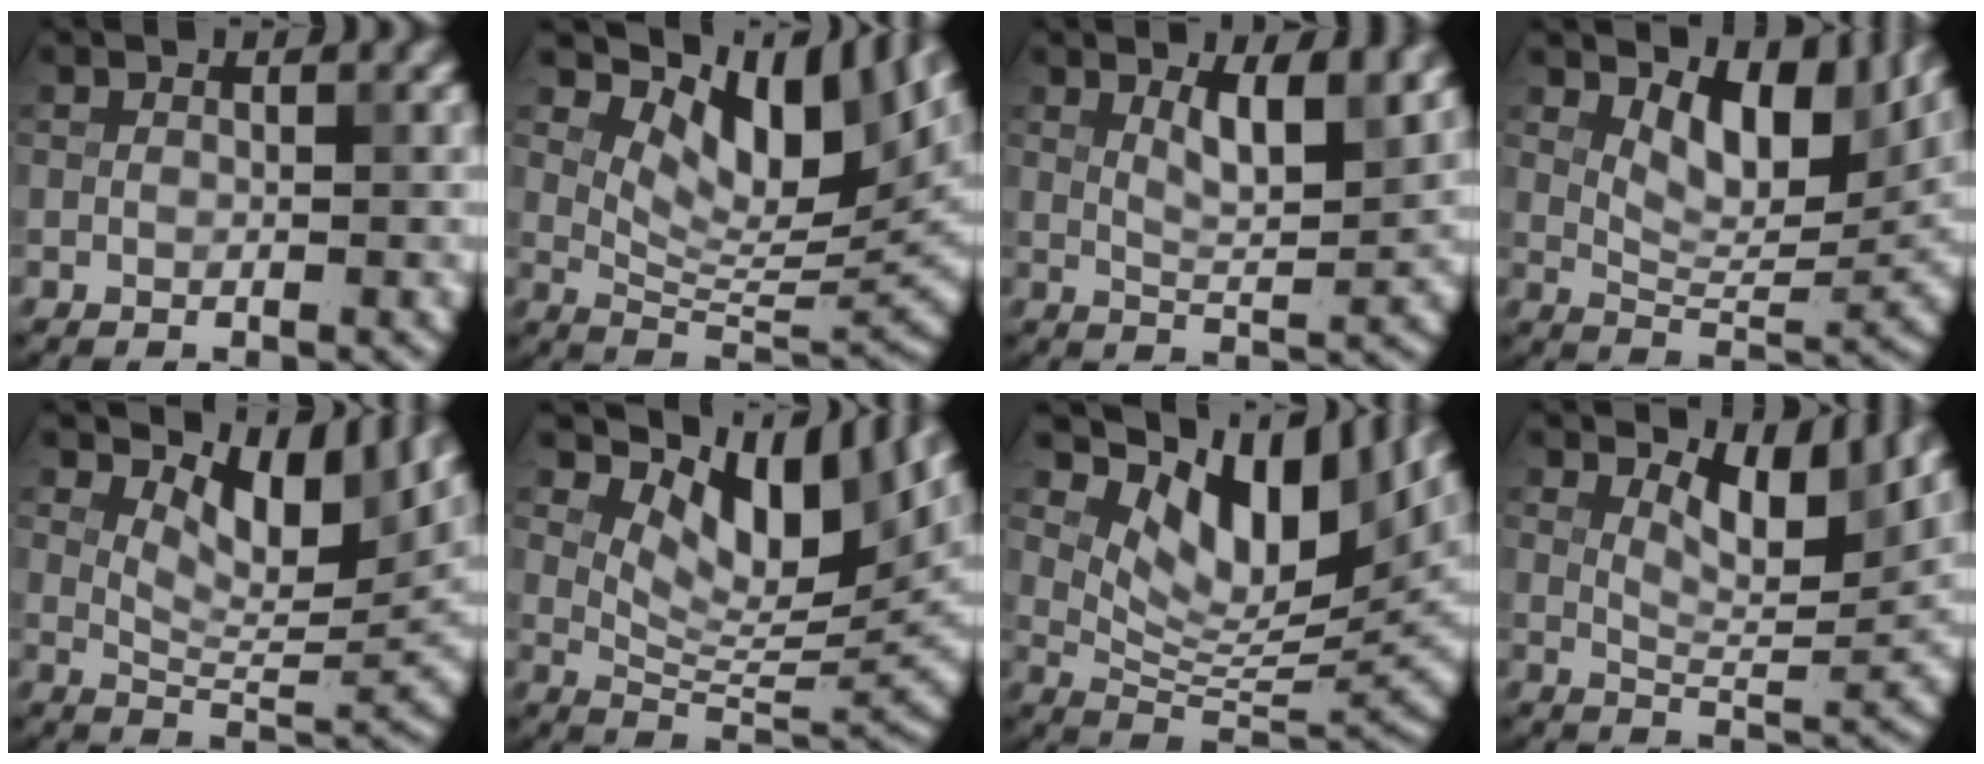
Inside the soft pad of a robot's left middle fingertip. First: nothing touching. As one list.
[{"total": 10.4, "force": [6.3, 3.9, 7.3], "torque": [-0.109, -0.003, 0.113]}, {"total": 4.4, "force": [2.2, 1.3, 3.5], "torque": [-0.059, -0.005, 0.038]}, {"total": 6.5, "force": [3.3, 3.0, 4.7], "torque": [-0.074, -0.012, 0.051]}, {"total": 7.2, "force": [4.1, 3.1, 5.1], "torque": [-0.074, -0.005, 0.065]}, {"total": 9.4, "force": [5.7, 3.7, 6.5], "torque": [-0.097, -0.003, 0.101]}, {"total": 10.8, "force": [6.1, 4.8, 7.5], "torque": [-0.117, -0.006, 0.114]}, {"total": 4.6, "force": [2.9, 1.4, 3.4], "torque": [-0.064, -0.008, 0.045]}]